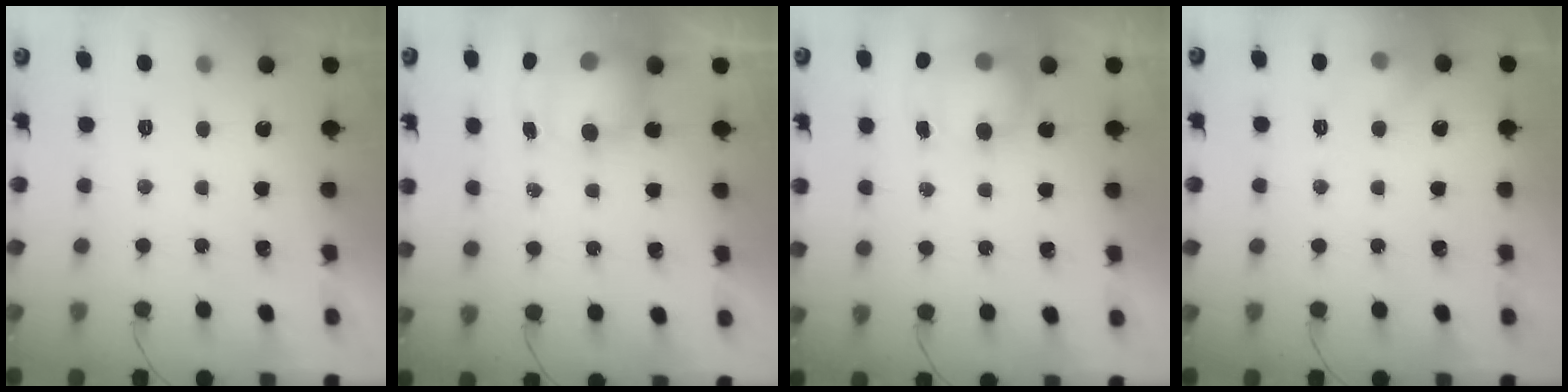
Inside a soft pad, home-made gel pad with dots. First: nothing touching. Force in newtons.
{"total": 8.0, "press": 7.7, "slide": 2.2}
{"total": 7.9, "press": 7.6, "slide": 2.3}
{"total": 6.3, "press": 6.2, "slide": 1.1}